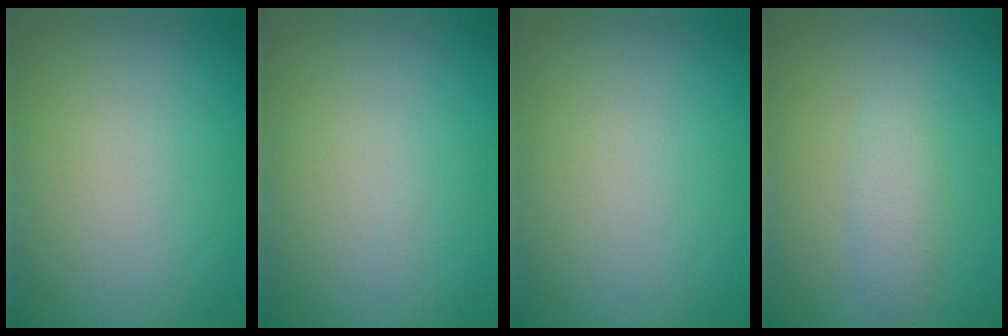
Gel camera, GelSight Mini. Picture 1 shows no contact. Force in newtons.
{"total": 0.0}
{"total": 0.0}
{"total": 2.0, "press": 2.0, "slide": 0.1}